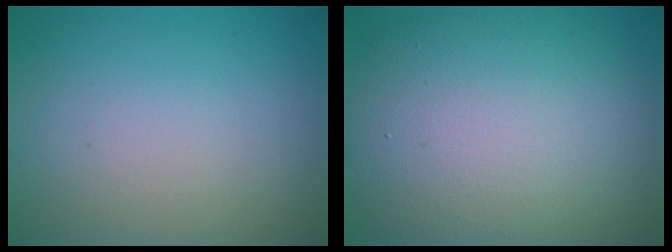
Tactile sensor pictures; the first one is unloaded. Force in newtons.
{"total": 13.1, "press": 13.1, "slide": 0.8}